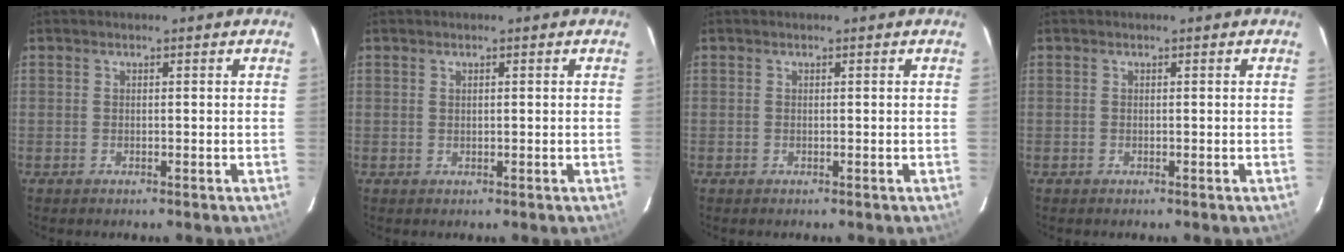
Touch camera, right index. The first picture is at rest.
{"total": 0.6, "force": [0.3, 0.2, 0.4], "torque": [-0.008, 0.003, 0.007]}
{"total": 0.0}
{"total": 0.0}